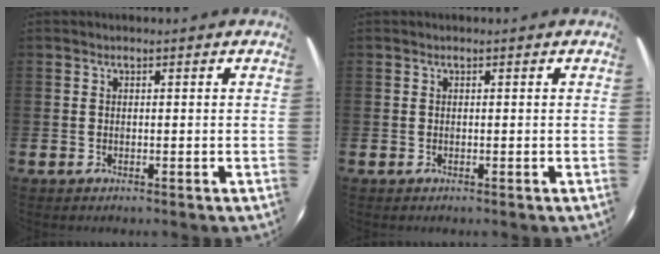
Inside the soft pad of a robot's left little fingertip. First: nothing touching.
{"total": 0.0}